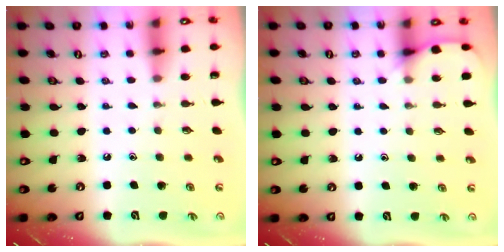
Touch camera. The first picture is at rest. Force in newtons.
{"total": 5.7, "press": 5.7, "slide": 0.7}